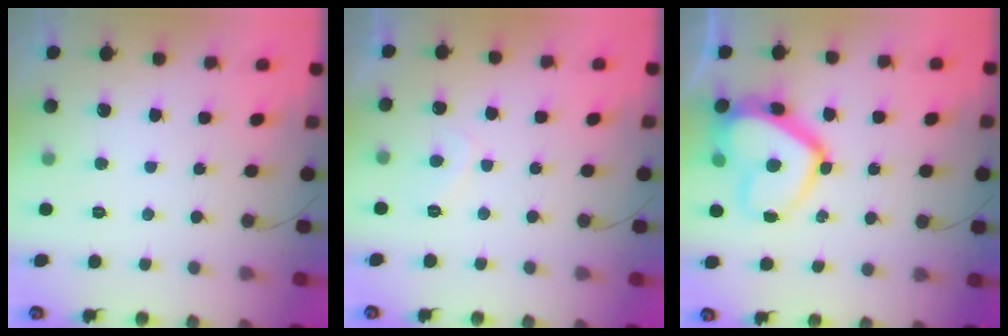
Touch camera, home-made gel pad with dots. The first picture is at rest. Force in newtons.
{"total": 1.5, "press": 1.4, "slide": 0.6}
{"total": 14.6, "press": 14.6, "slide": 1.3}